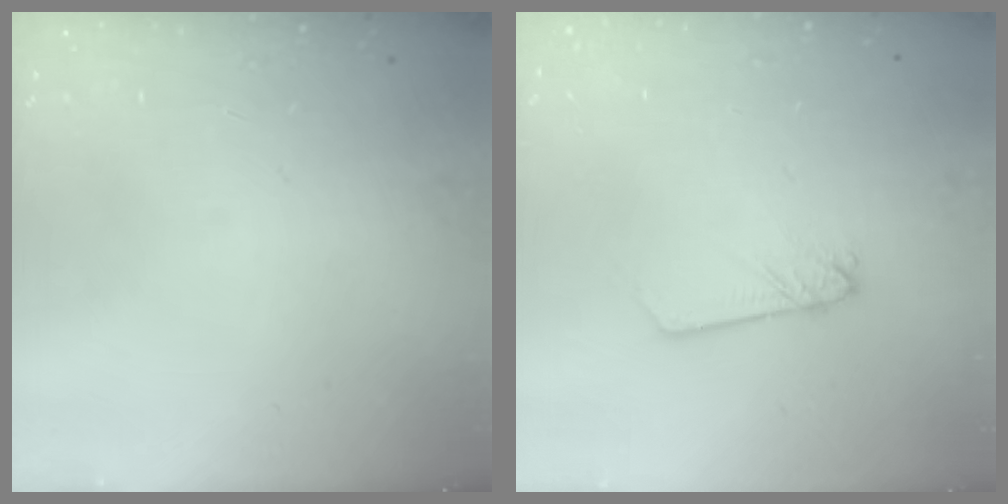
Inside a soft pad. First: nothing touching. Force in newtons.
{"total": 2.2, "press": 2.2, "slide": 0.1}